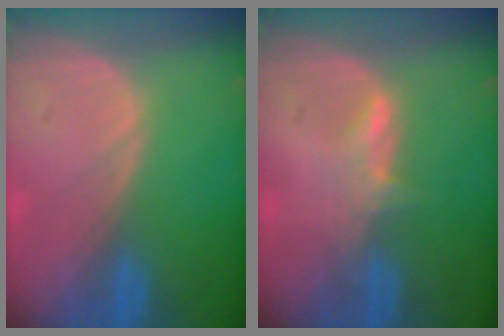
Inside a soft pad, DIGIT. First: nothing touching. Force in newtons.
{"total": 2.6, "press": 2.5, "slide": 0.3}